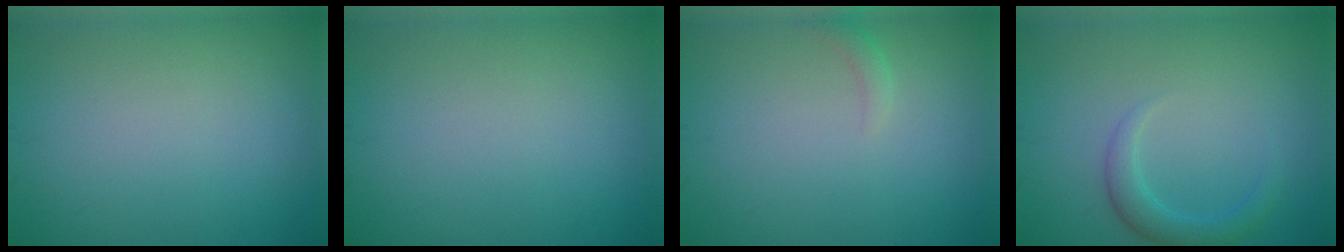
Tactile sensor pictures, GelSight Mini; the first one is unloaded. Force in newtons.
{"total": 0.0}
{"total": 1.0, "press": 0.9, "slide": 0.2}
{"total": 2.3, "press": 2.3, "slide": 0.1}